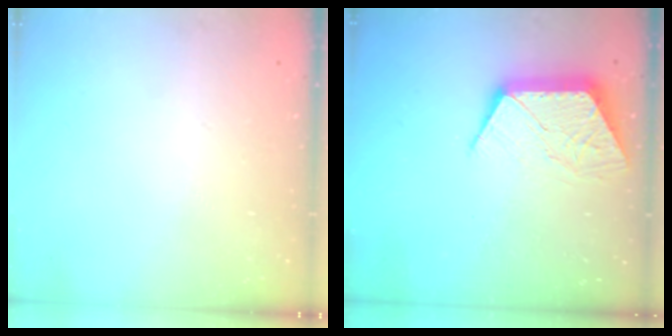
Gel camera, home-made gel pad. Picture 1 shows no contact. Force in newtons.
{"total": 10.6, "press": 10.6, "slide": 0.6}